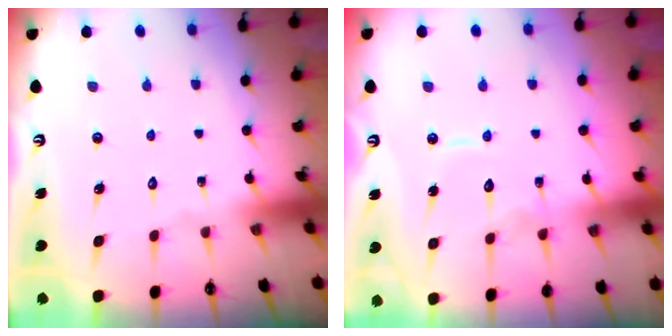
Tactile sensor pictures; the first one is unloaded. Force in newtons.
{"total": 8.8, "press": 8.8, "slide": 0.7}